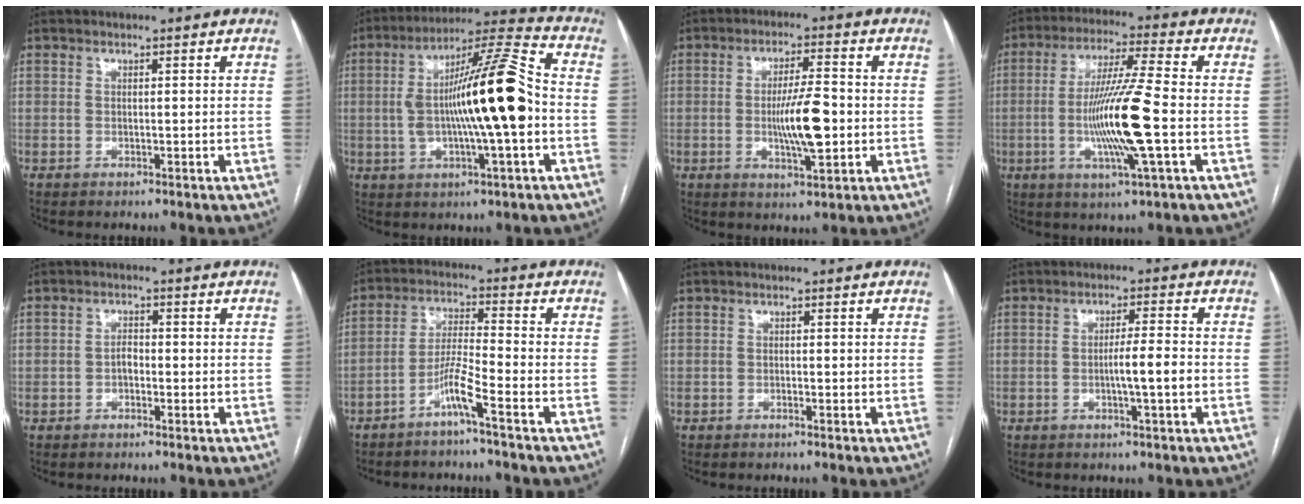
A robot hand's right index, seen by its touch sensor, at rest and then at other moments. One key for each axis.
{"total": 17.0, "fx": -1.1, "fy": 1.5, "fz": 16.9, "tx": -0.291, "ty": 0.021, "tz": -0.022}
{"total": 8.3, "fx": -1.1, "fy": 1.4, "fz": 8.1, "tx": -0.144, "ty": -0.003, "tz": -0.018}
{"total": 13.3, "fx": -2.5, "fy": -0.4, "fz": 13.1, "tx": -0.255, "ty": -0.010, "tz": -0.051}
{"total": 1.7, "fx": -0.6, "fy": 1.2, "fz": 1.0, "tx": -0.011, "ty": 0.009, "tz": -0.009}
{"total": 5.3, "fx": -3.5, "fy": -0.8, "fz": 4.0, "tx": -0.083, "ty": 0.003, "tz": -0.073}
{"total": 0.0}
{"total": 4.5, "fx": -1.1, "fy": -0.2, "fz": 4.4, "tx": -0.070, "ty": 0.001, "tz": -0.020}